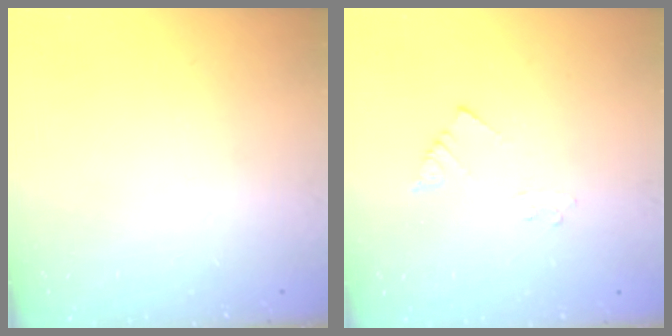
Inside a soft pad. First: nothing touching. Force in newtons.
{"total": 2.1, "press": 2.1, "slide": 0.3}